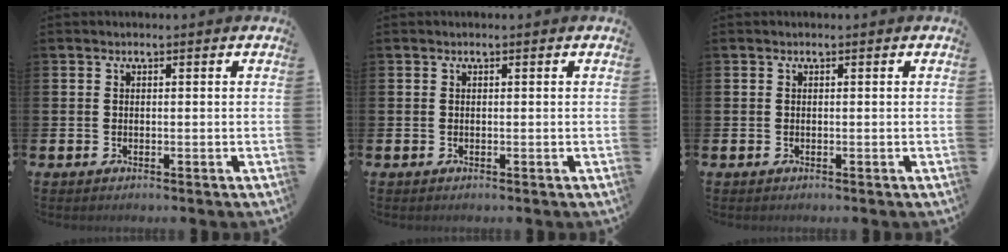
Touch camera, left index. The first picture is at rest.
{"total": 0.0}
{"total": 0.0}